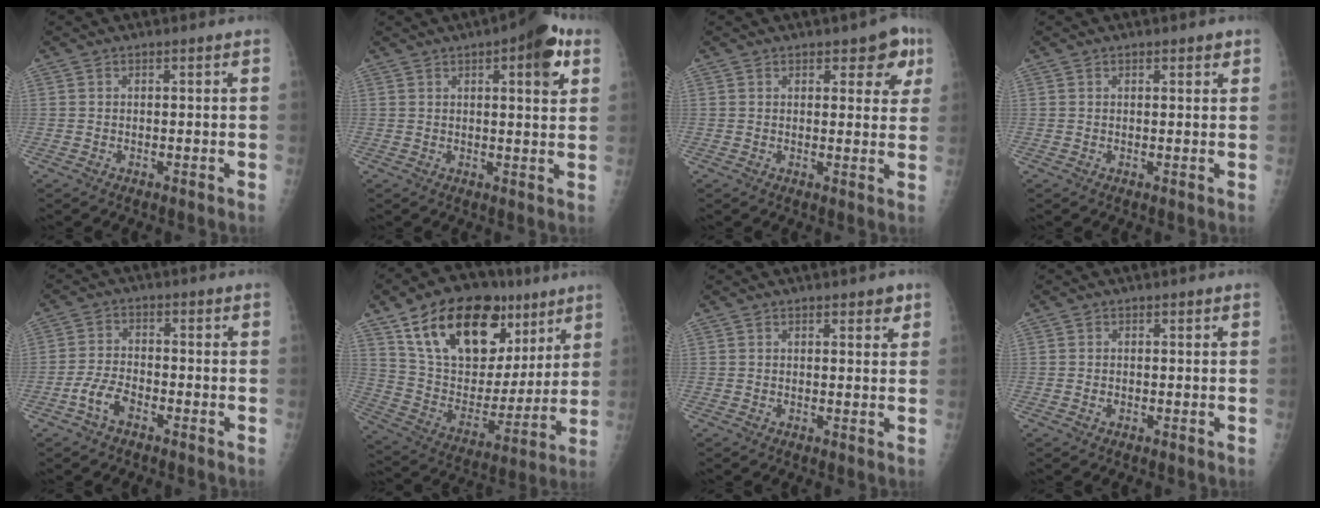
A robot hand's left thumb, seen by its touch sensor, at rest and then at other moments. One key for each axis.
{"total": 9.4, "fx": 4.1, "fy": 2.9, "fz": 7.9, "tx": -0.088, "ty": -0.009, "tz": 0.047}
{"total": 6.5, "fx": 3.2, "fy": 3.1, "fz": 4.7, "tx": -0.021, "ty": -0.011, "tz": 0.032}
{"total": 1.5, "fx": 1.0, "fy": 0.7, "fz": 1.0, "tx": -0.005, "ty": -0.003, "tz": 0.010}
{"total": 4.9, "fx": -2.7, "fy": 2.6, "fz": 3.1, "tx": -0.062, "ty": 0.018, "tz": -0.055}
{"total": 25.6, "fx": 13.7, "fy": 15.0, "fz": 15.6, "tx": -0.218, "ty": -0.022, "tz": 0.242}
{"total": 2.5, "fx": 1.6, "fy": 1.0, "fz": 1.7, "tx": -0.008, "ty": -0.007, "tz": 0.018}
{"total": 0.7, "fx": -0.1, "fy": 0.6, "fz": 0.4, "tx": -0.004, "ty": 0.001, "tz": -0.002}